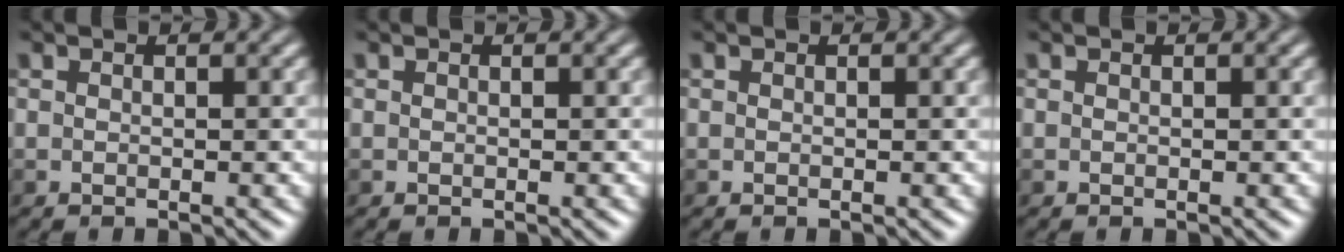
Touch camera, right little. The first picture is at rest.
{"total": 0.0}
{"total": 0.0}
{"total": 0.0}